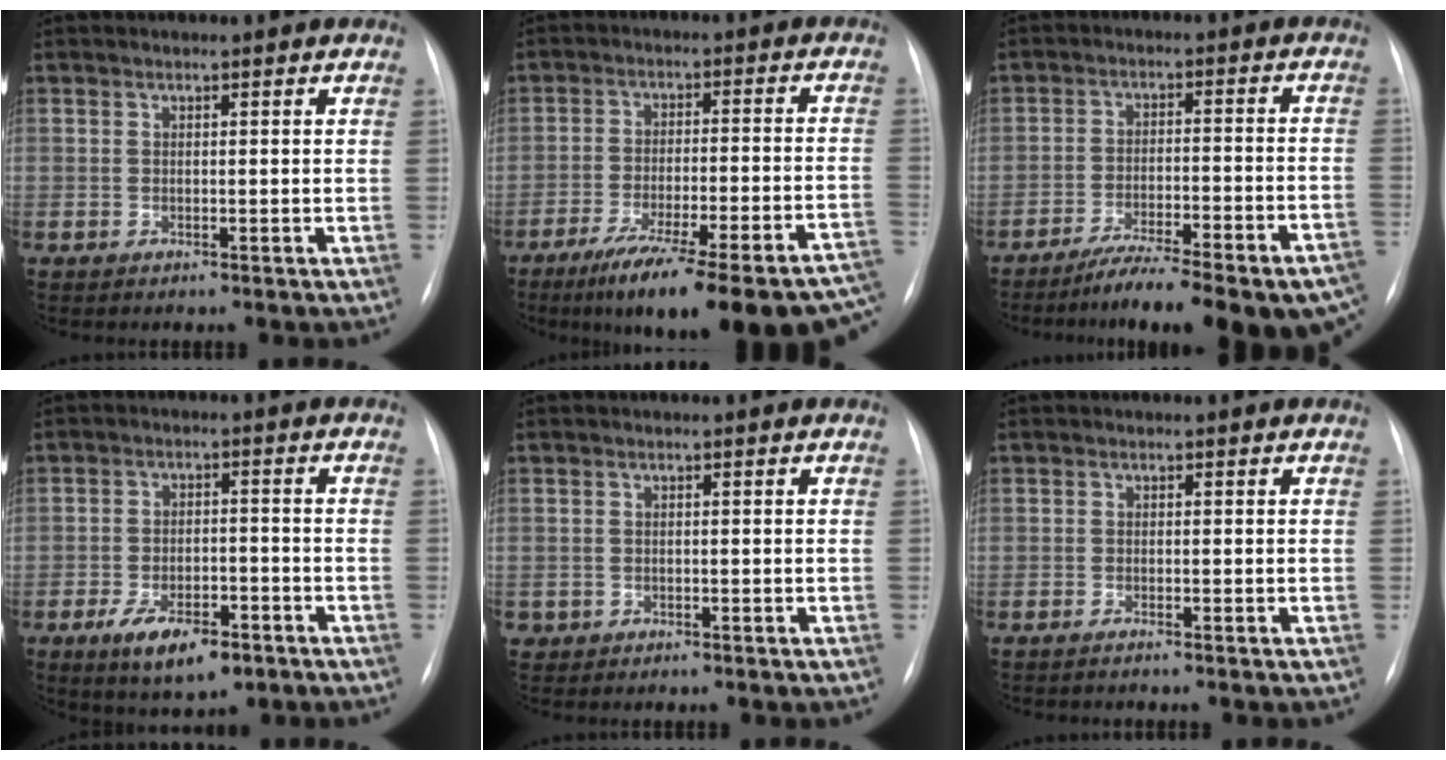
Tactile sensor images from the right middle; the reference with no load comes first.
{"total": 26.4, "force": [-20.0, 3.6, 16.8], "torque": [-0.177, -0.015, -0.275]}
{"total": 20.7, "force": [-16.3, 2.9, 12.4], "torque": [-0.125, 0.000, -0.228]}
{"total": 8.5, "force": [-4.8, 3.7, 5.9], "torque": [-0.103, -0.006, -0.073]}
{"total": 0.7, "force": [-0.3, 0.7, 0.0], "torque": [0.002, 0.005, -0.001]}
{"total": 0.9, "force": [-0.8, -0.2, 0.5], "torque": [-0.003, 0.000, -0.010]}